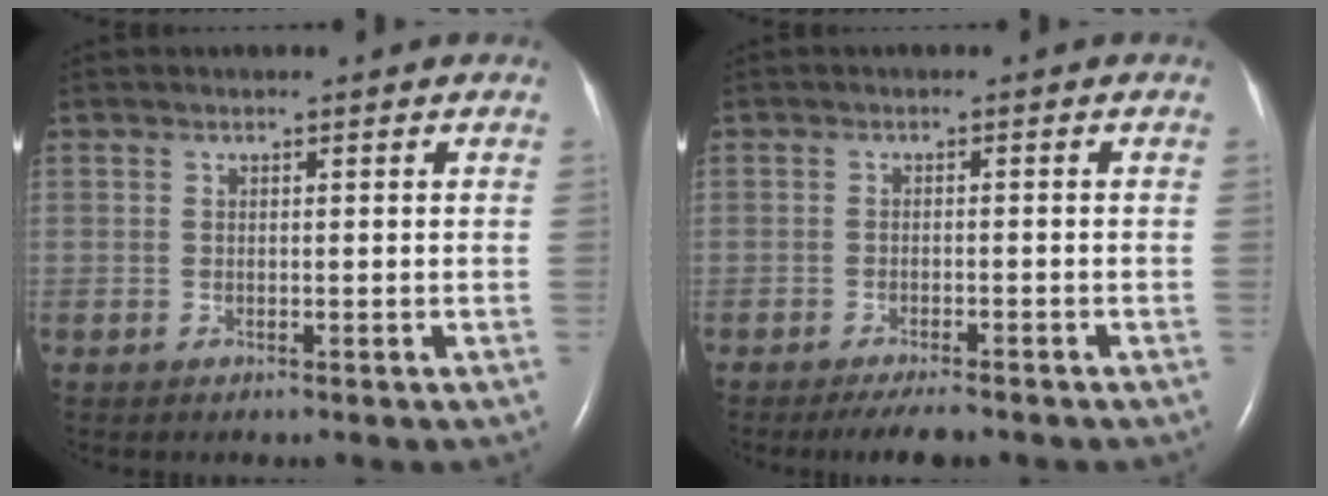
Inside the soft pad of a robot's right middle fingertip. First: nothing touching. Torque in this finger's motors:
{"motor_torque": [0.01, 0.00, 0.02, 0.01]}